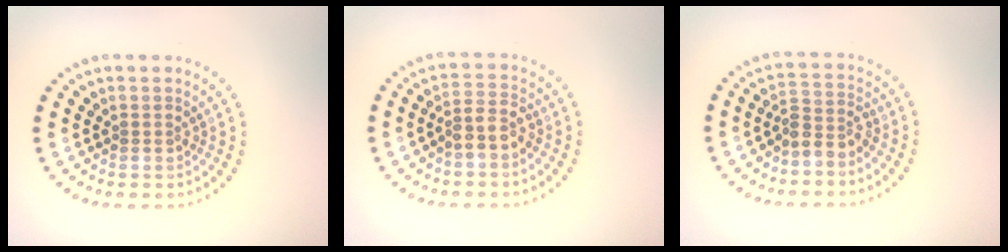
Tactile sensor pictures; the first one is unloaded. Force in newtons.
{"total": 2.1, "press": 1.8, "slide": 1.1}
{"total": 2.6, "press": 1.9, "slide": 1.7}